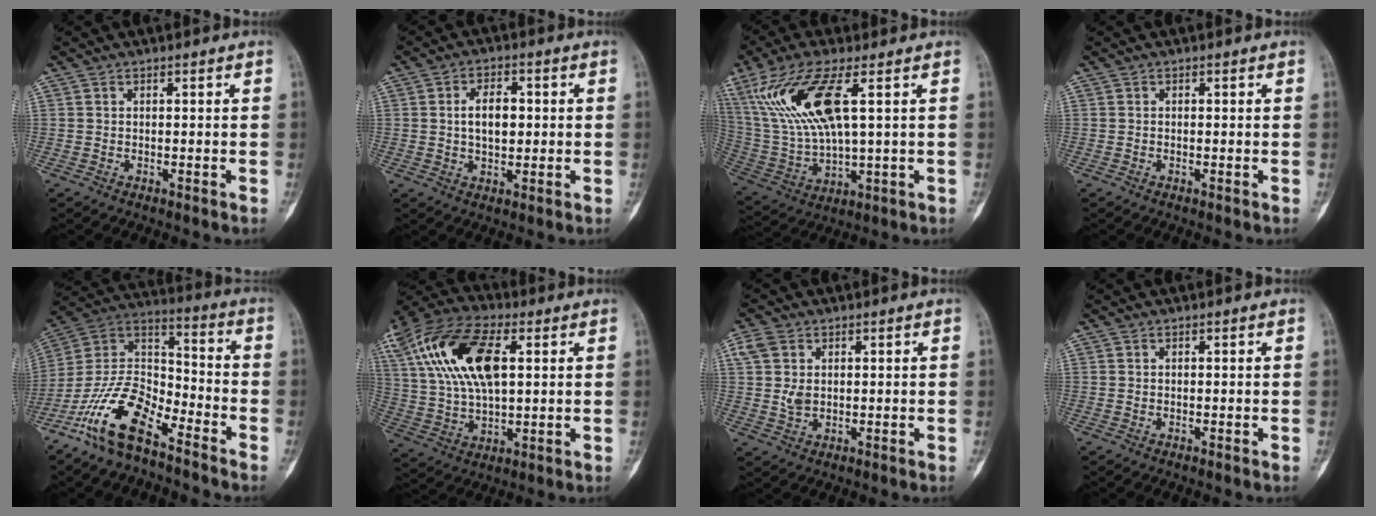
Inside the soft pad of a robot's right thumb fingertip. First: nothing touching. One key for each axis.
{"total": 6.3, "fx": 0.6, "fy": 3.7, "fz": 5.1, "tx": -0.071, "ty": 0.005, "tz": 0.009}
{"total": 16.3, "fx": 6.1, "fy": 4.9, "fz": 14.3, "tx": -0.323, "ty": -0.015, "tz": 0.129}
{"total": 0.0}
{"total": 16.1, "fx": -10.6, "fy": 6.6, "fz": 10.1, "tx": -0.183, "ty": 0.078, "tz": -0.207}
{"total": 20.1, "fx": 5.9, "fy": 9.9, "fz": 16.5, "tx": -0.331, "ty": 0.009, "tz": 0.105}
{"total": 4.8, "fx": 1.1, "fy": 3.5, "fz": 3.2, "tx": -0.060, "ty": 0.000, "tz": 0.024}
{"total": 0.0}